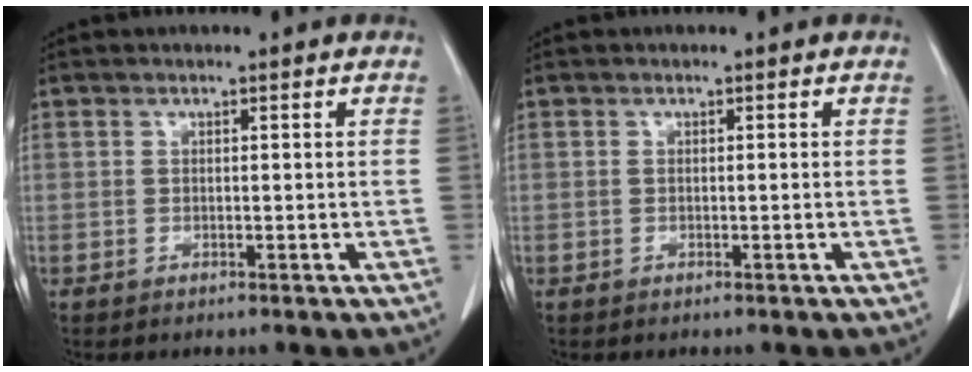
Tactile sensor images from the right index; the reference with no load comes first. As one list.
[{"total": 0.0}]